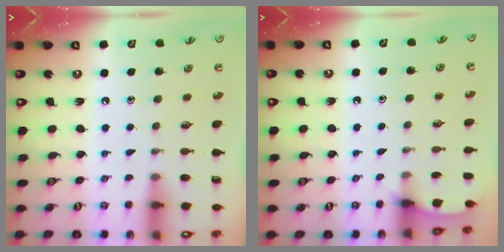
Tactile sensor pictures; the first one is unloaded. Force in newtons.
{"total": 2.6, "press": 2.6, "slide": 0.3}